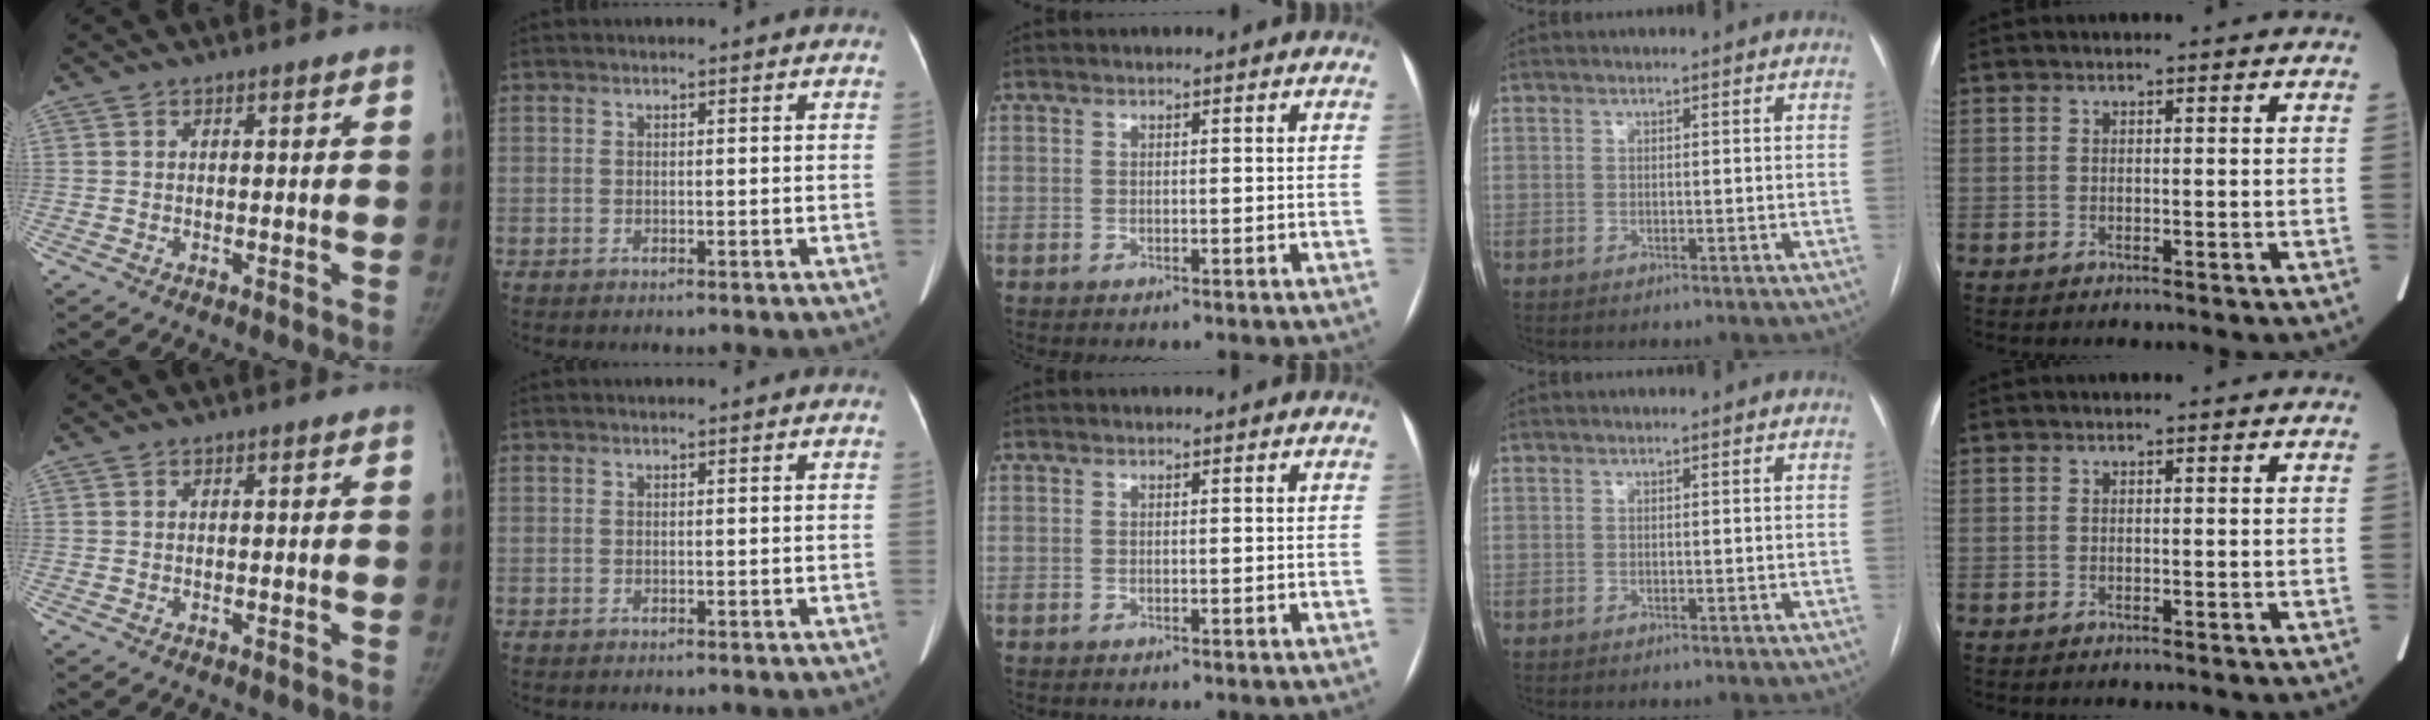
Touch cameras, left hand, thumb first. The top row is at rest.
{}